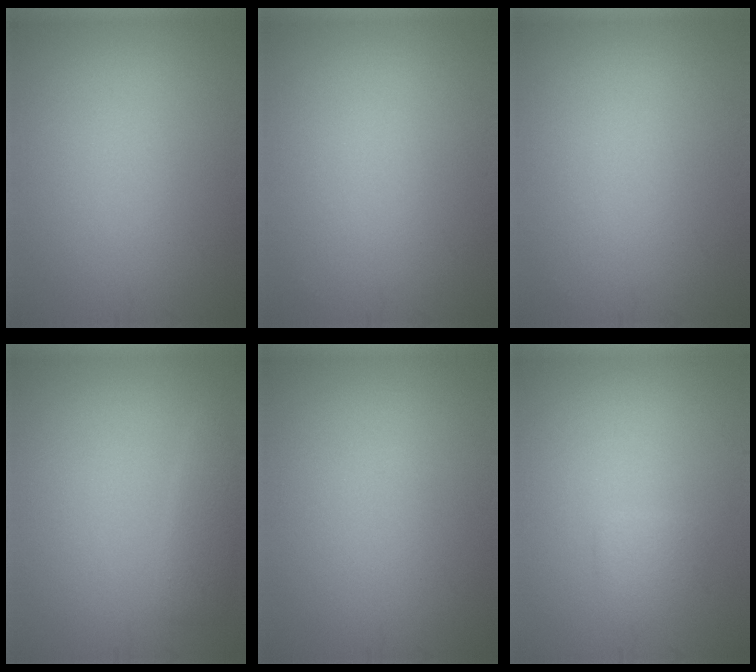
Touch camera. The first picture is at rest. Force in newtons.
{"total": 0.0}
{"total": 0.0}
{"total": 1.9, "press": 1.9, "slide": 0.2}
{"total": 0.0}
{"total": 1.4, "press": 1.3, "slide": 0.3}